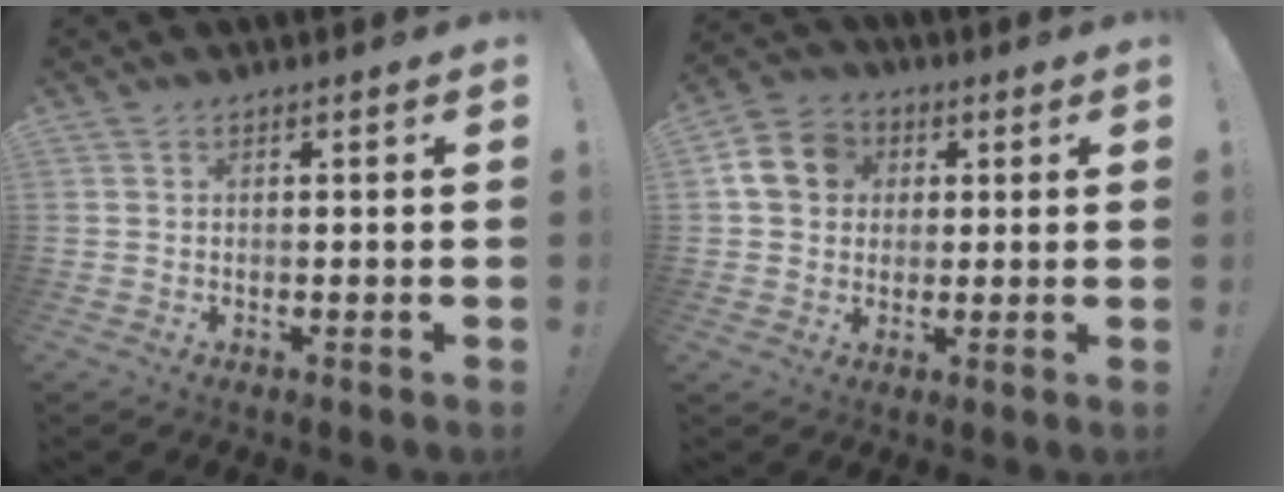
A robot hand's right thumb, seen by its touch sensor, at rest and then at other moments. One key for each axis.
{"total": 11.6, "fx": 2.5, "fy": 10.1, "fz": 5.3, "tx": -0.081, "ty": 0.008, "tz": 0.054}